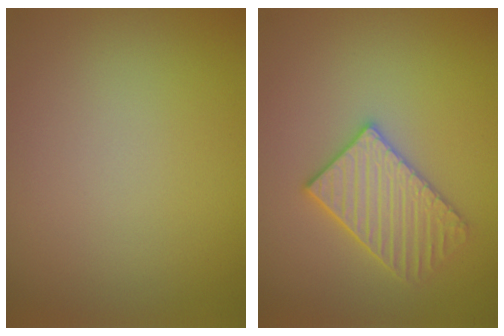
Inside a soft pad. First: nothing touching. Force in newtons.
{"total": 3.4, "press": 3.3, "slide": 0.8}